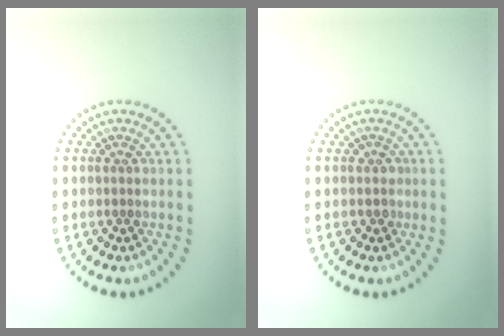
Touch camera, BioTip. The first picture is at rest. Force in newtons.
{"total": 0.8, "press": 0.6, "slide": 0.5}